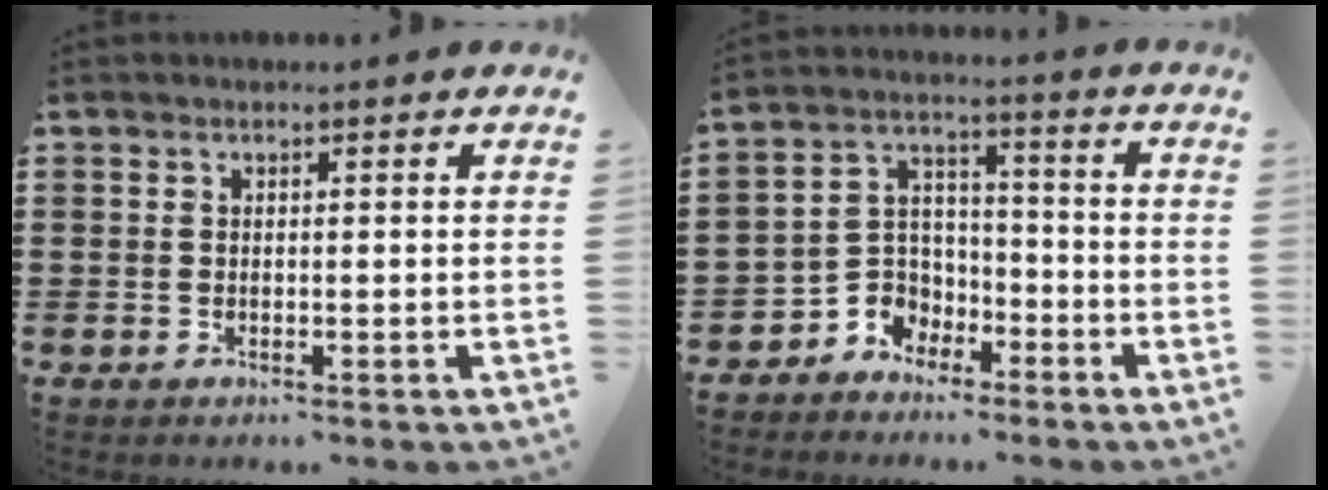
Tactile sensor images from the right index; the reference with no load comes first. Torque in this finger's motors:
{"motor_torque": [-0.29, 0.97, 0.13, 0.01]}